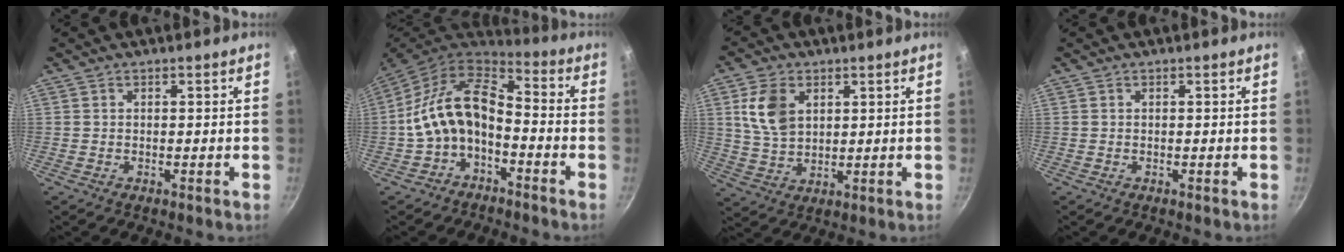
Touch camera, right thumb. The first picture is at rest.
{"total": 14.0, "force": [-3.4, 8.7, 10.4], "torque": [-0.186, 0.054, -0.071]}
{"total": 8.9, "force": [3.0, 6.0, 5.9], "torque": [-0.101, -0.014, 0.061]}
{"total": 0.0}